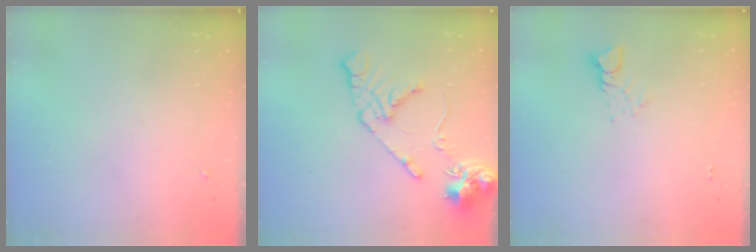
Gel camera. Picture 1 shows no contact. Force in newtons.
{"total": 13.0, "press": 12.9, "slide": 1.7}
{"total": 3.5, "press": 3.5, "slide": 0.3}